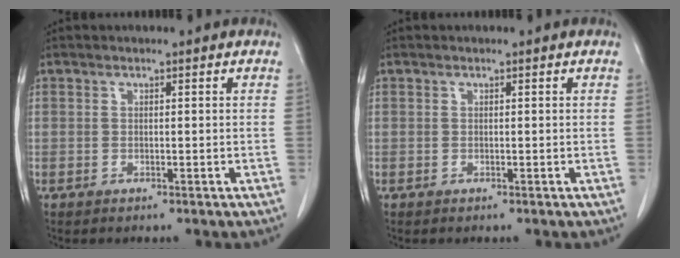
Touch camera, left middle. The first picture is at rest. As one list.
[{"total": 0.0}]